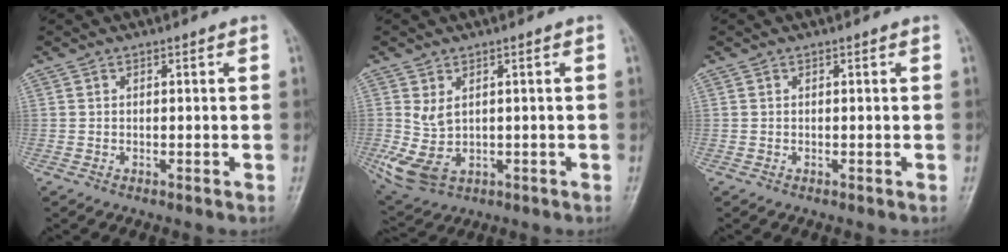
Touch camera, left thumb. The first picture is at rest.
{"total": 5.9, "force": [0.5, 4.0, 4.3], "torque": [-0.087, -0.008, 0.028]}
{"total": 0.0}